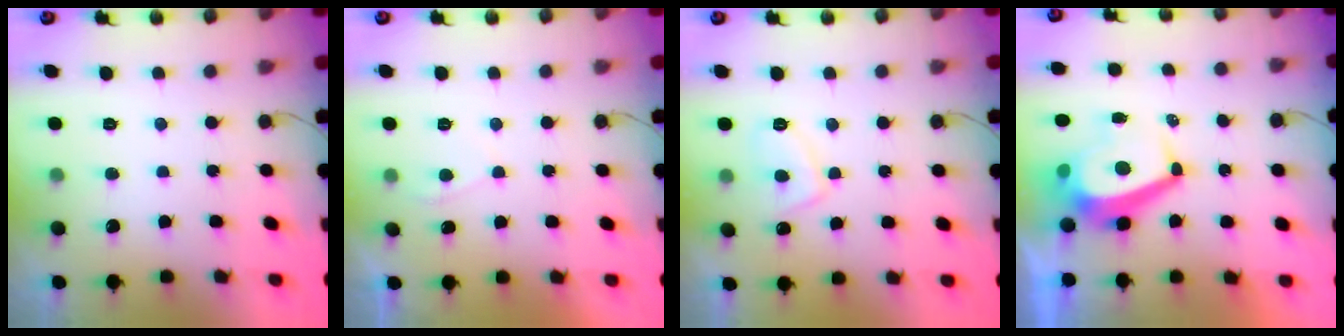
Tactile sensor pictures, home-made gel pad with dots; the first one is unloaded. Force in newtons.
{"total": 1.2, "press": 1.0, "slide": 0.6}
{"total": 6.1, "press": 6.0, "slide": 1.0}
{"total": 8.9, "press": 8.9, "slide": 1.0}